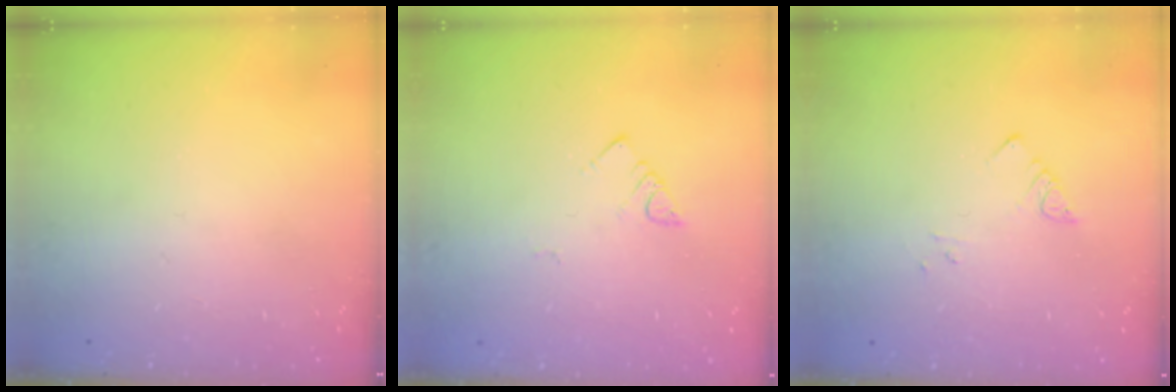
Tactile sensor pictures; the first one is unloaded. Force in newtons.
{"total": 2.7, "press": 2.6, "slide": 0.5}
{"total": 4.0, "press": 3.9, "slide": 0.5}